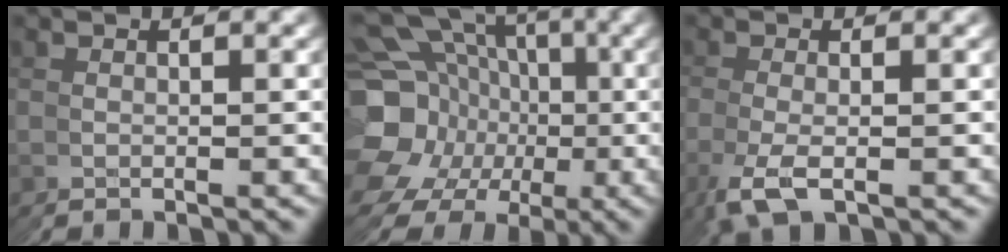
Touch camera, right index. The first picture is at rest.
{"total": 17.6, "force": [1.0, 14.3, 10.1], "torque": [-0.173, -0.018, 0.009]}
{"total": 1.3, "force": [-1.0, 0.1, 0.8], "torque": [-0.029, -0.002, -0.014]}